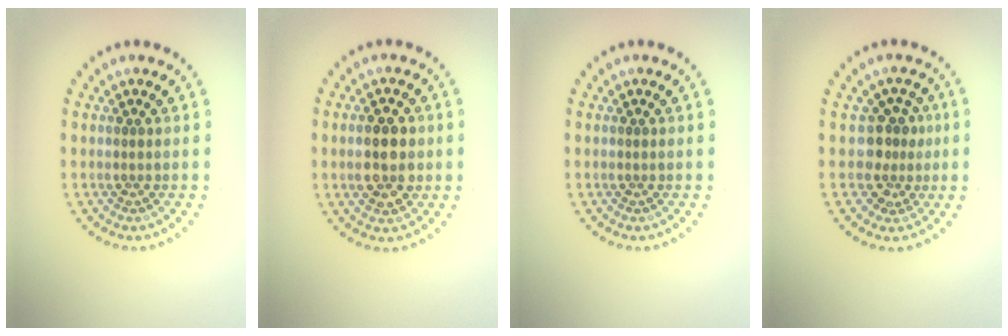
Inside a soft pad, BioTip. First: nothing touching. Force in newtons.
{"total": 4.6, "press": 4.6, "slide": 0.2}
{"total": 0.0}
{"total": 2.7, "press": 2.2, "slide": 1.6}